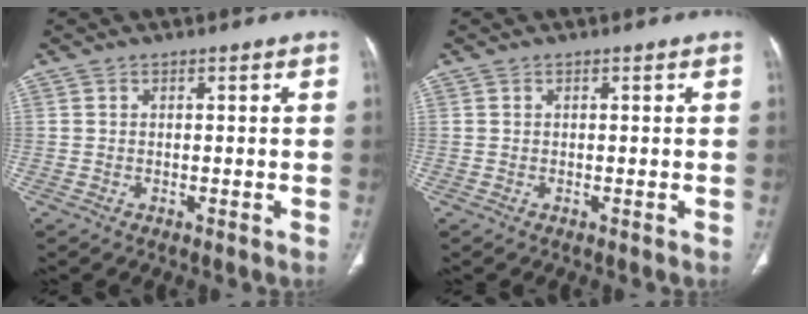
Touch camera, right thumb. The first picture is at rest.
{"total": 0.0}